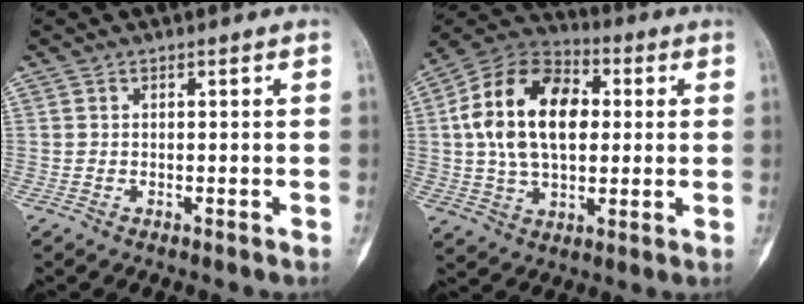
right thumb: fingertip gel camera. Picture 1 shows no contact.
{"total": 19.5, "force": [2.7, 12.2, 14.9], "torque": [-0.244, 0.018, 0.043]}